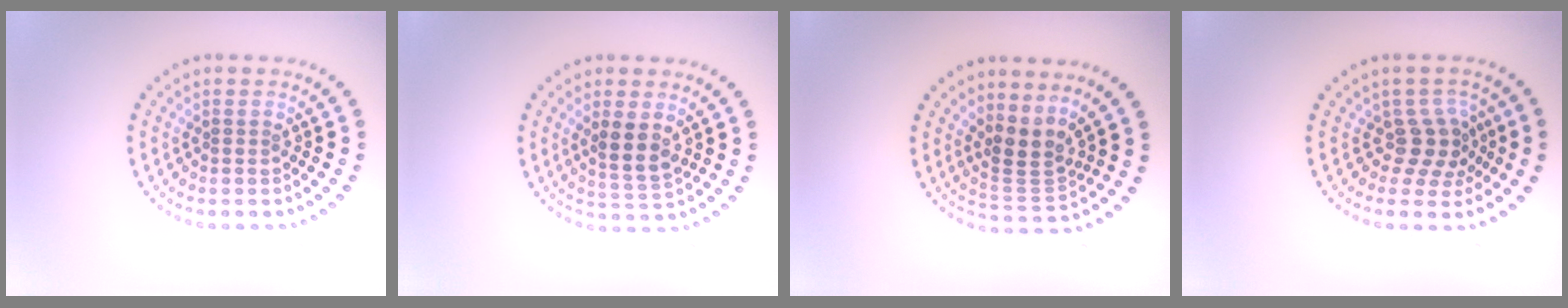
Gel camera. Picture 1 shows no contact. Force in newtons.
{"total": 2.7, "press": 2.5, "slide": 1.2}
{"total": 2.8, "press": 2.0, "slide": 2.0}
{"total": 2.8, "press": 2.3, "slide": 1.6}